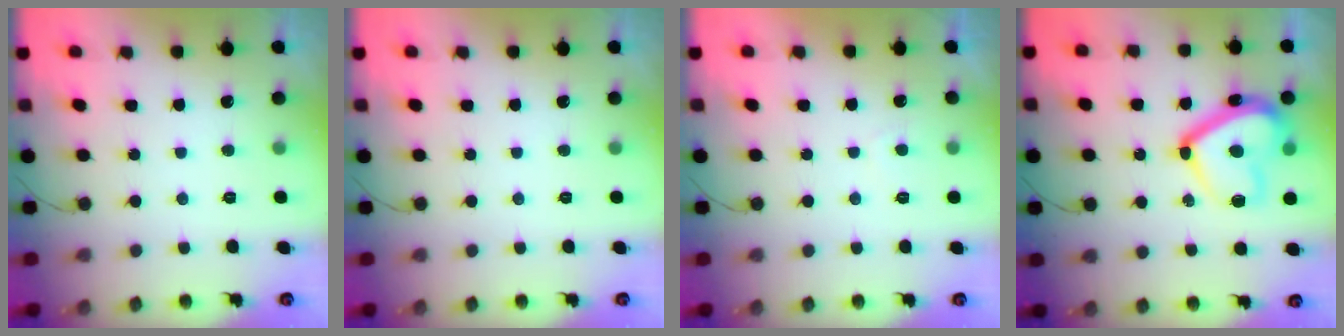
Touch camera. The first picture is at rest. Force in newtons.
{"total": 0.0}
{"total": 2.0, "press": 2.0, "slide": 0.6}
{"total": 17.8, "press": 17.7, "slide": 1.9}